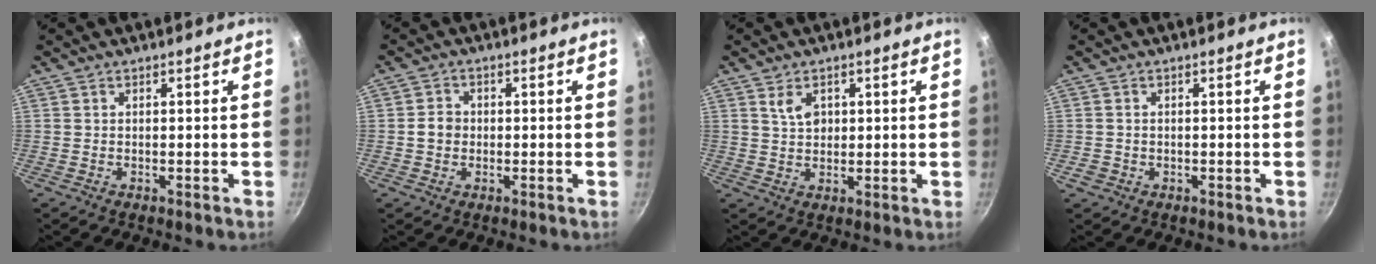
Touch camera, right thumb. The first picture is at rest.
{"total": 3.2, "force": [-0.3, 2.8, 1.5], "torque": [-0.013, 0.010, -0.008]}
{"total": 3.9, "force": [1.5, 2.6, 2.5], "torque": [-0.030, -0.006, 0.030]}
{"total": 1.5, "force": [-0.5, 1.3, 0.6], "torque": [-0.011, 0.001, -0.005]}